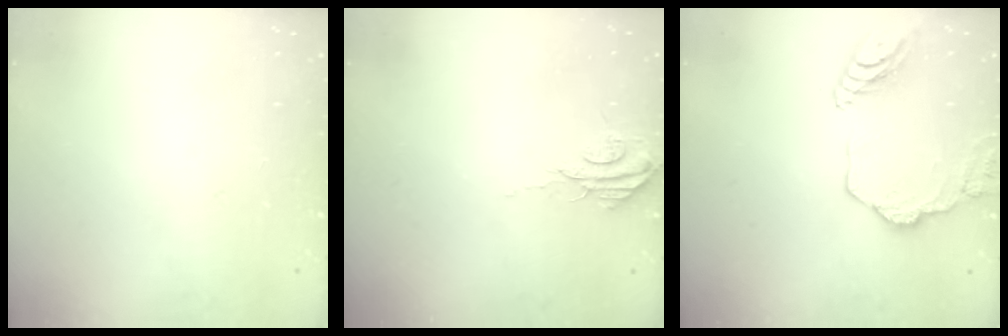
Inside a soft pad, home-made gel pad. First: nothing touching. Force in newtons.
{"total": 6.3, "press": 6.2, "slide": 0.5}
{"total": 14.6, "press": 14.5, "slide": 1.6}